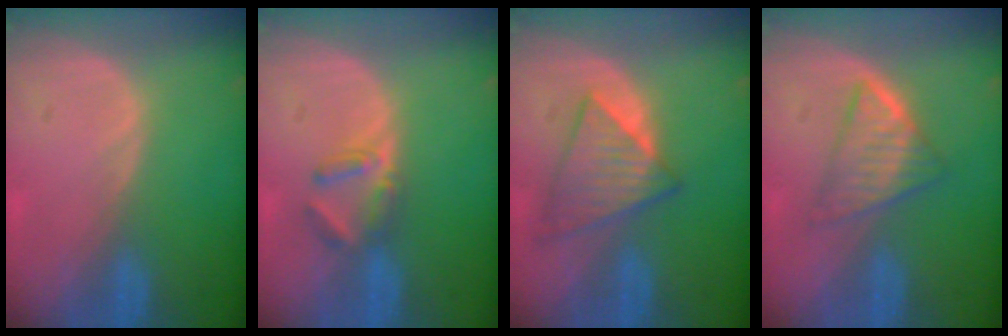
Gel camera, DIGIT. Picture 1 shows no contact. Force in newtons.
{"total": 3.7, "press": 3.6, "slide": 1.0}
{"total": 6.5, "press": 6.5, "slide": 0.7}
{"total": 5.5, "press": 5.3, "slide": 1.5}